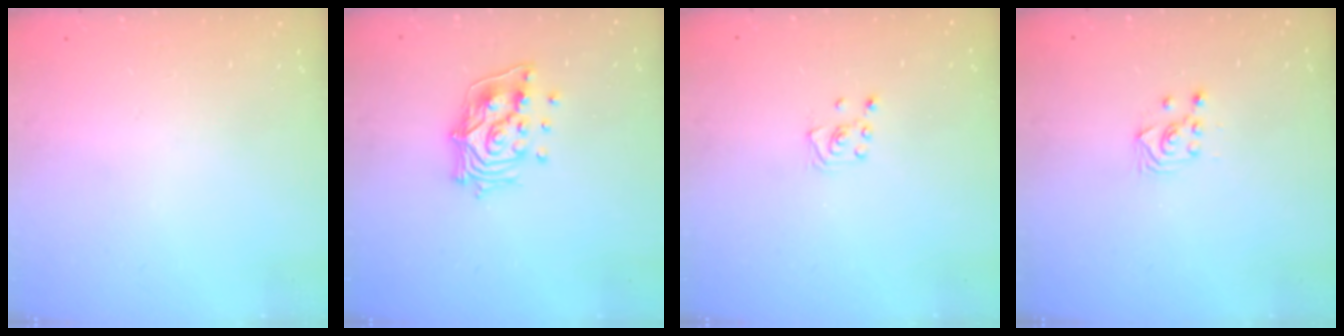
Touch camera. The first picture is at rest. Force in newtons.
{"total": 12.9, "press": 12.8, "slide": 1.8}
{"total": 3.0, "press": 2.9, "slide": 0.3}
{"total": 2.6, "press": 2.6, "slide": 0.3}